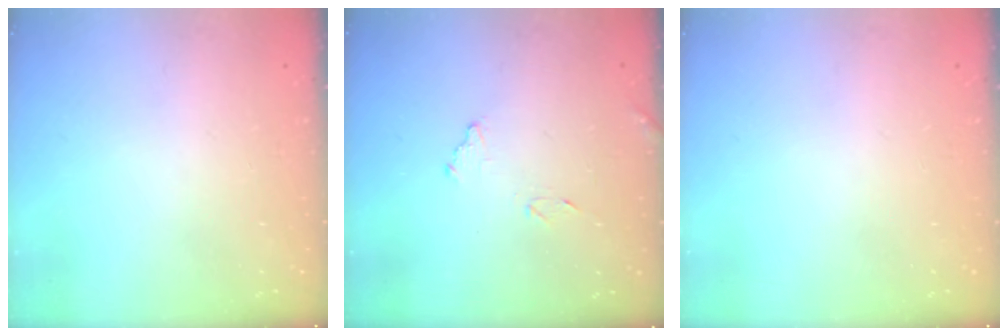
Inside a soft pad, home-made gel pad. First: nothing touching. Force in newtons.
{"total": 8.8, "press": 8.8, "slide": 0.4}
{"total": 0.0}